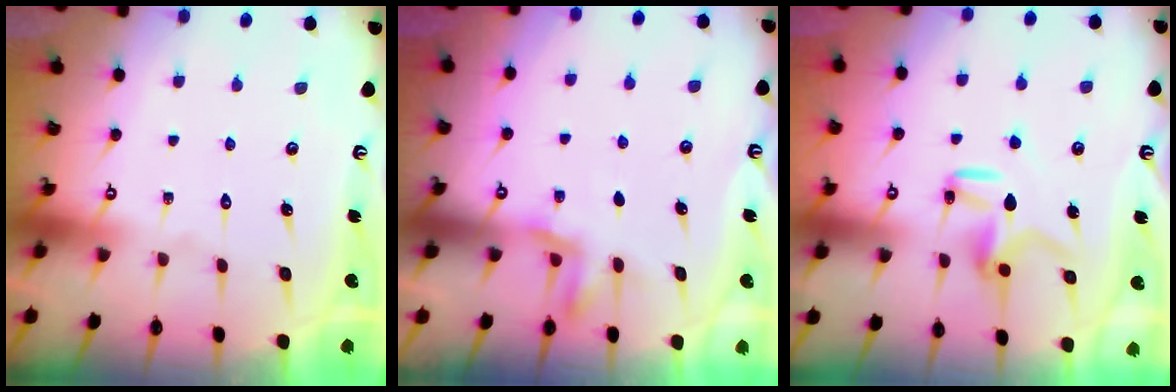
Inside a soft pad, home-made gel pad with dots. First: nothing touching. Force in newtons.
{"total": 3.5, "press": 3.5, "slide": 0.8}
{"total": 9.5, "press": 9.4, "slide": 0.9}